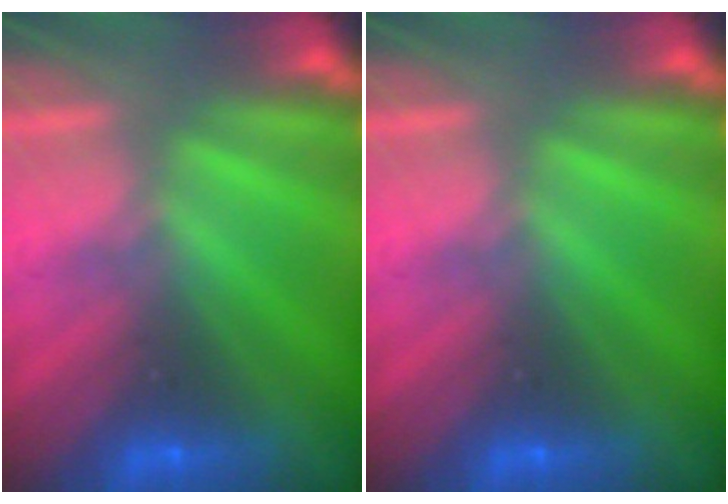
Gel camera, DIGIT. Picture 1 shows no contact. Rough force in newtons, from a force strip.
{"total": 0.0}